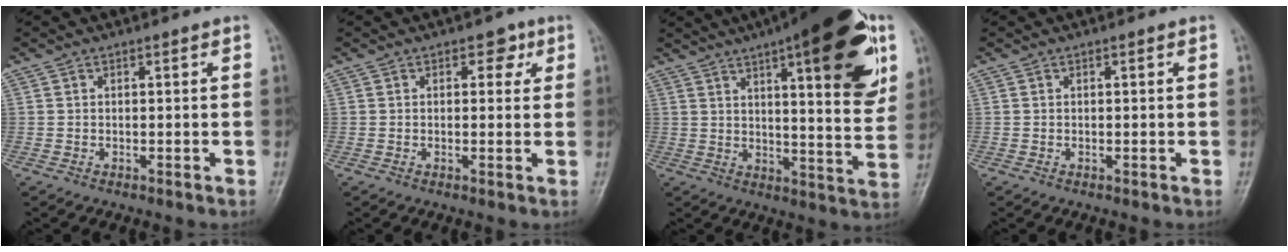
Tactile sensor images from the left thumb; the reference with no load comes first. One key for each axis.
{"total": 3.0, "fx": 1.3, "fy": 2.0, "fz": 1.8, "tx": 0.002, "ty": -0.001, "tz": 0.010}
{"total": 23.8, "fx": 11.0, "fy": 6.5, "fz": 20.1, "tx": -0.255, "ty": -0.024, "tz": 0.150}
{"total": 0.0}